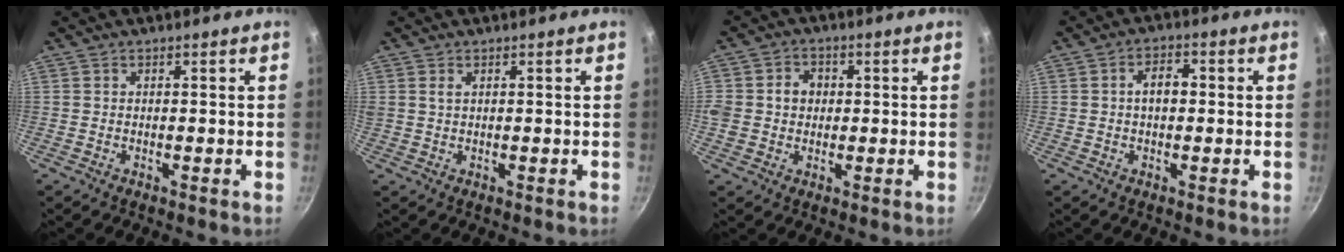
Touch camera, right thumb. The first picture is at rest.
{"total": 1.1, "force": [0.6, 0.6, 0.8], "torque": [-0.016, 0.003, 0.017]}
{"total": 6.7, "force": [0.7, 5.7, 3.4], "torque": [-0.048, 0.011, 0.014]}
{"total": 4.3, "force": [0.3, 2.6, 3.5], "torque": [-0.053, 0.014, 0.001]}